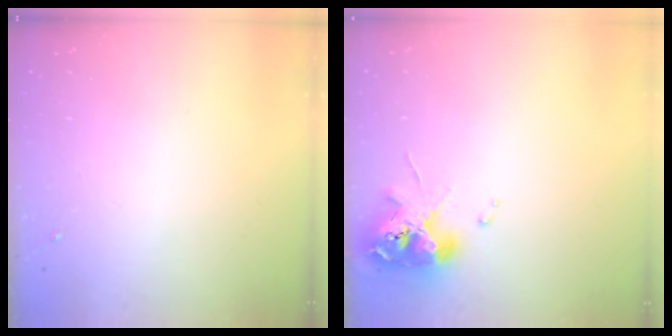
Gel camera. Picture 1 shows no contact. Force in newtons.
{"total": 10.9, "press": 10.8, "slide": 1.8}